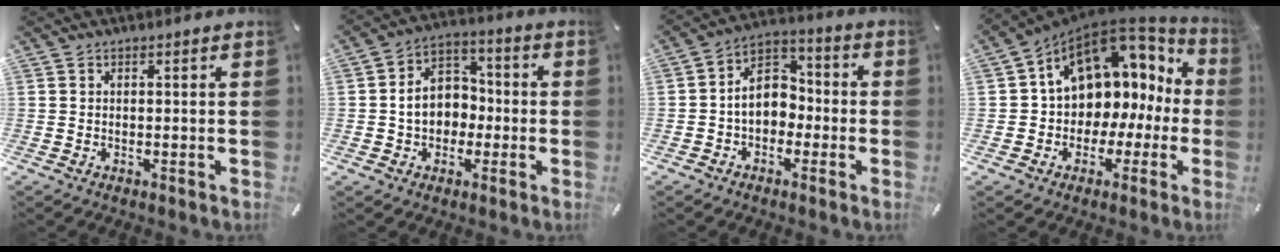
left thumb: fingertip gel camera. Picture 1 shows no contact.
{"total": 9.4, "force": [-1.5, 7.9, 4.8], "torque": [-0.092, 0.025, -0.027]}
{"total": 8.3, "force": [-1.3, 6.8, 4.6], "torque": [-0.094, 0.015, -0.028]}
{"total": 10.8, "force": [4.9, 8.4, 4.6], "torque": [-0.074, -0.054, 0.089]}